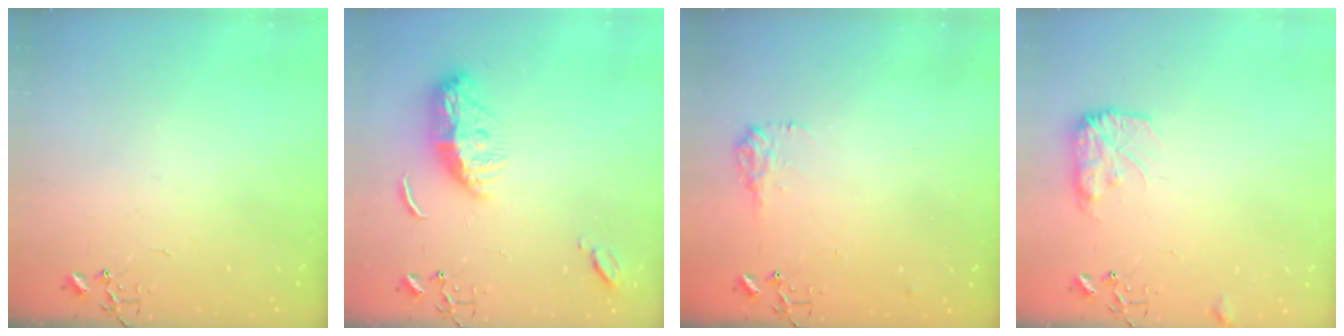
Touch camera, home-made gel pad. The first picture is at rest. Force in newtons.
{"total": 11.1, "press": 11.0, "slide": 1.0}
{"total": 9.2, "press": 9.2, "slide": 0.4}
{"total": 10.8, "press": 10.8, "slide": 0.4}